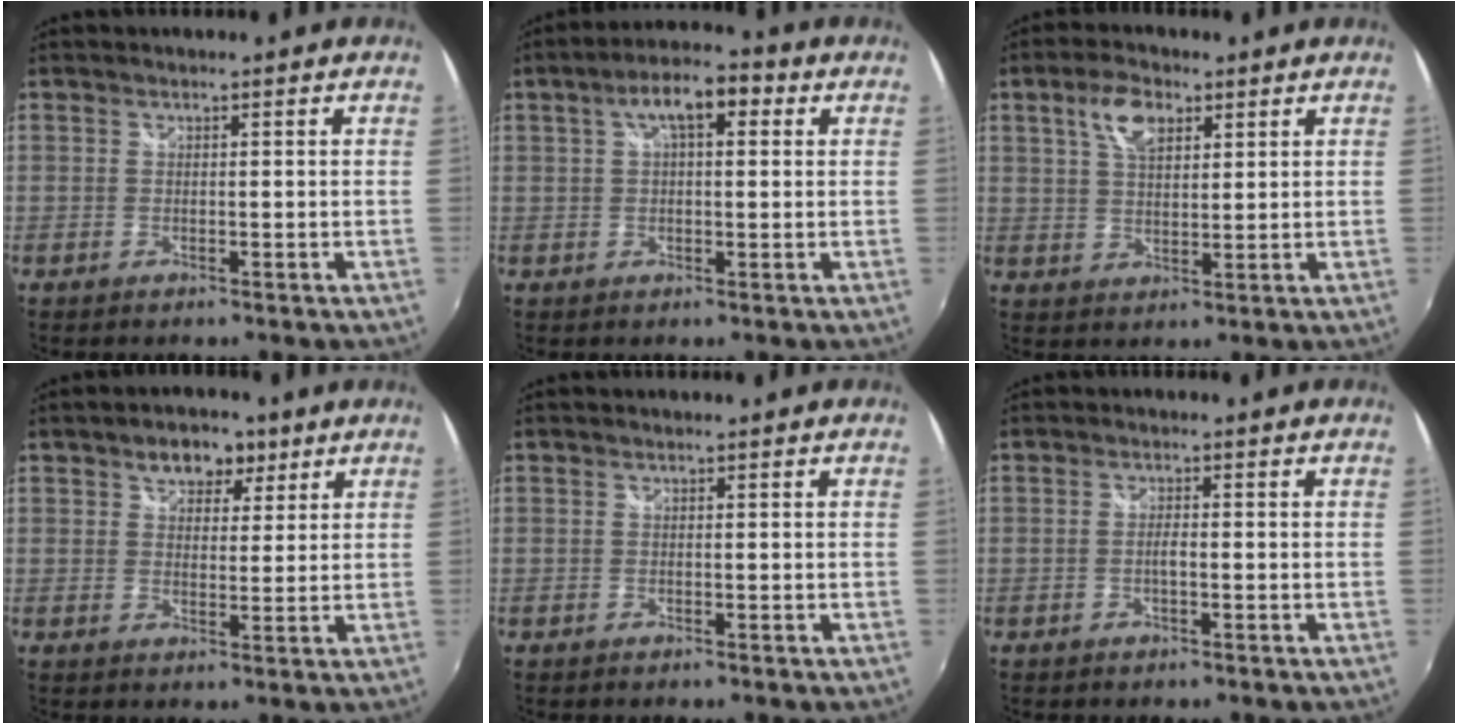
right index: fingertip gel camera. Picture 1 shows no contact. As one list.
[{"total": 7.7, "force": [2.6, 3.3, 6.5], "torque": [-0.112, 0.024, 0.039]}, {"total": 6.7, "force": [3.3, 3.4, 4.7], "torque": [-0.086, 0.014, 0.059]}, {"total": 6.4, "force": [3.7, 4.1, 3.2], "torque": [-0.047, 0.015, 0.055]}, {"total": 0.0}, {"total": 1.3, "force": [-0.5, 0.2, 1.2], "torque": [-0.026, 0.002, -0.009]}]